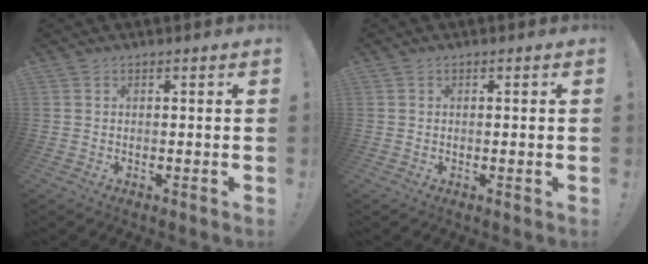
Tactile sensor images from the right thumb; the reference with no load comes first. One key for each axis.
{"total": 0.8, "fx": -0.1, "fy": -0.2, "fz": 0.7, "tx": -0.005, "ty": -0.004, "tz": -0.004}